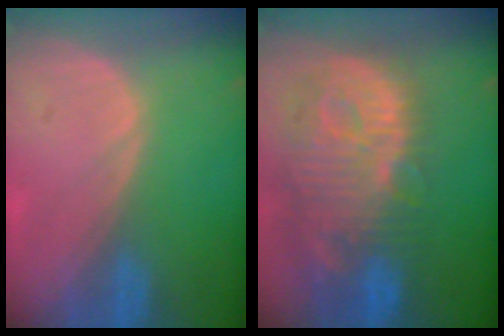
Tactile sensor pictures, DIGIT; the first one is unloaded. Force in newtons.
{"total": 13.7, "press": 11.9, "slide": 6.8}